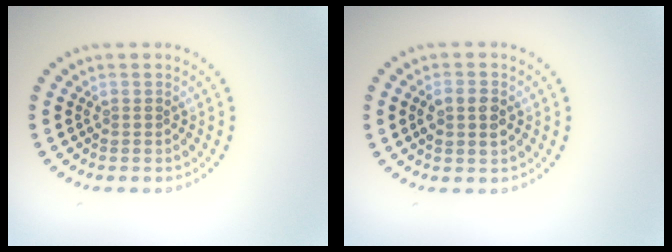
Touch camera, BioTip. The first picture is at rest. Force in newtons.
{"total": 2.3, "press": 2.3, "slide": 0.3}